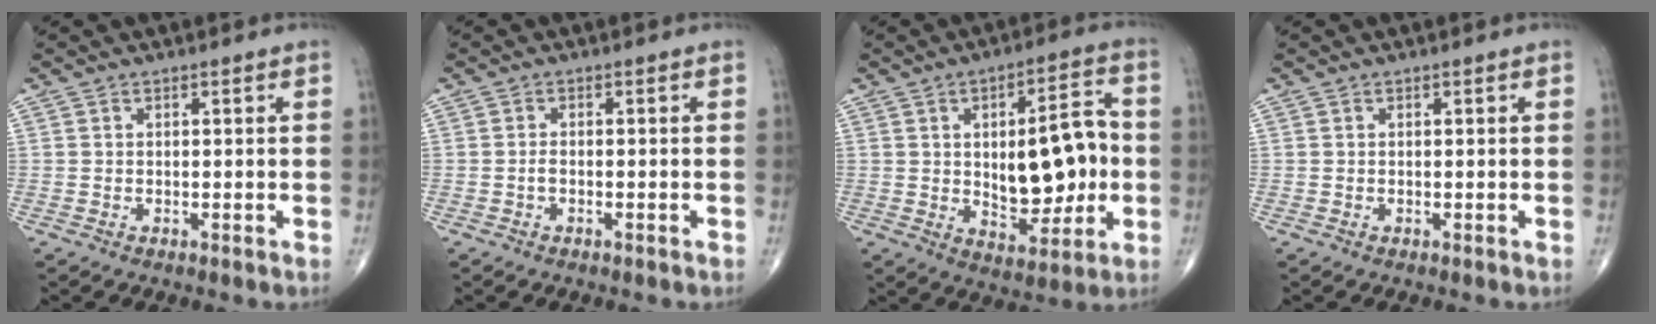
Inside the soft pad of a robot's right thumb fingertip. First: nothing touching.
{"total": 1.1, "force": [-0.5, 0.4, 0.9], "torque": [-0.018, 0.003, -0.010]}
{"total": 15.9, "force": [-0.2, 7.6, 13.9], "torque": [-0.166, 0.014, 0.006]}
{"total": 0.0}